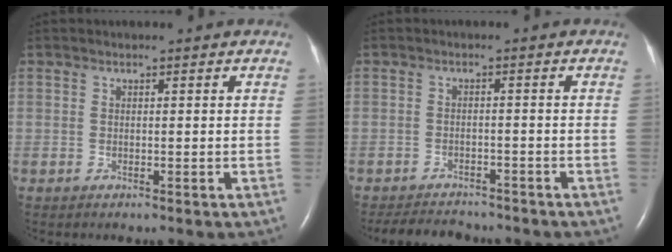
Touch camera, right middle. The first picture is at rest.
{"total": 7.6, "force": [-7.1, 1.9, 1.9], "torque": [-0.033, -0.007, -0.100]}